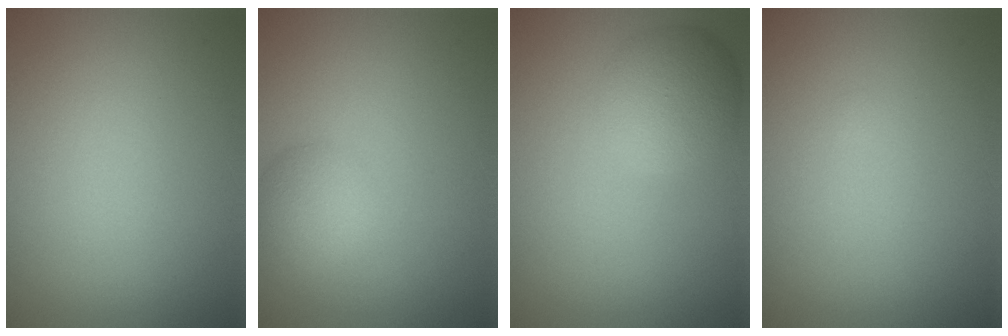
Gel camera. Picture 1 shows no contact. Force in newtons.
{"total": 2.7, "press": 2.7, "slide": 0.2}
{"total": 4.2, "press": 4.2, "slide": 0.1}
{"total": 0.0}